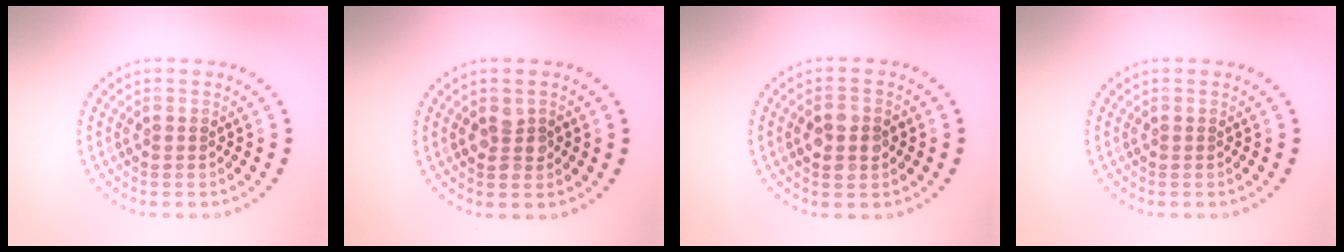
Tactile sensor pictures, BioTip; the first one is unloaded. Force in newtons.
{"total": 1.4, "press": 1.4, "slide": 0.1}
{"total": 3.1, "press": 3.1, "slide": 0.1}
{"total": 0.0}